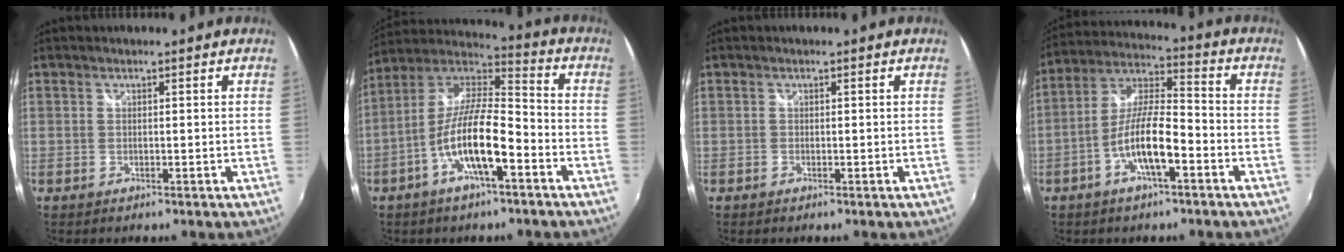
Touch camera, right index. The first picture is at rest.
{"total": 13.7, "force": [-5.8, 3.5, 11.9], "torque": [-0.234, -0.001, -0.109]}
{"total": 0.7, "force": [0.1, -0.7, -0.2], "torque": [0.008, -0.002, -0.004]}
{"total": 10.9, "force": [-4.8, 2.7, 9.5], "torque": [-0.196, 0.003, -0.088]}